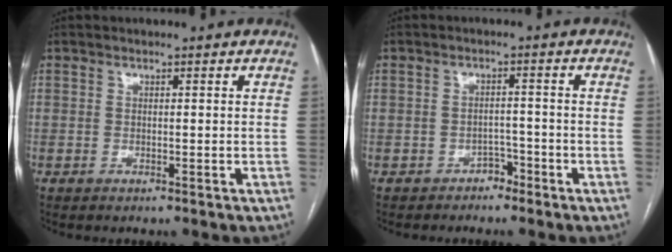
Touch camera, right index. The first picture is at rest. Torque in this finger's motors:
{"motor_torque": [-0.38, 0.11, -1.00, -0.21]}